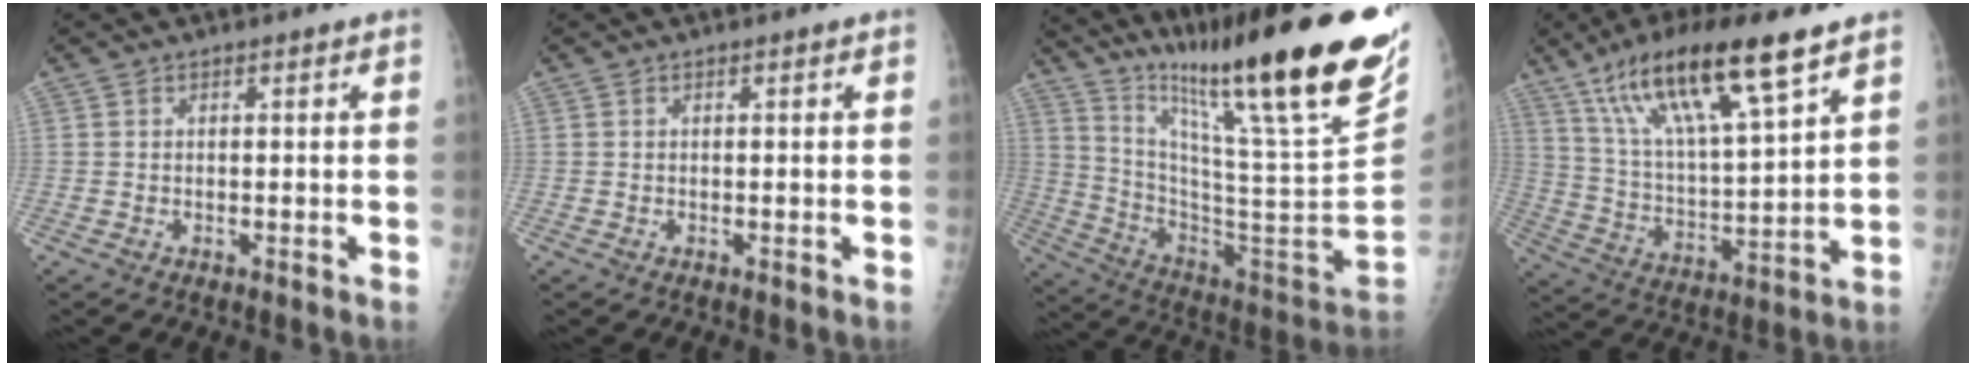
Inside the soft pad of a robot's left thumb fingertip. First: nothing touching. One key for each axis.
{"total": 0.0}
{"total": 33.6, "fx": 22.8, "fy": 3.5, "fz": 24.4, "tx": -0.353, "ty": -0.115, "tz": 0.359}
{"total": 19.6, "fx": 12.1, "fy": 3.8, "fz": 15.0, "tx": -0.260, "ty": -0.039, "tz": 0.227}